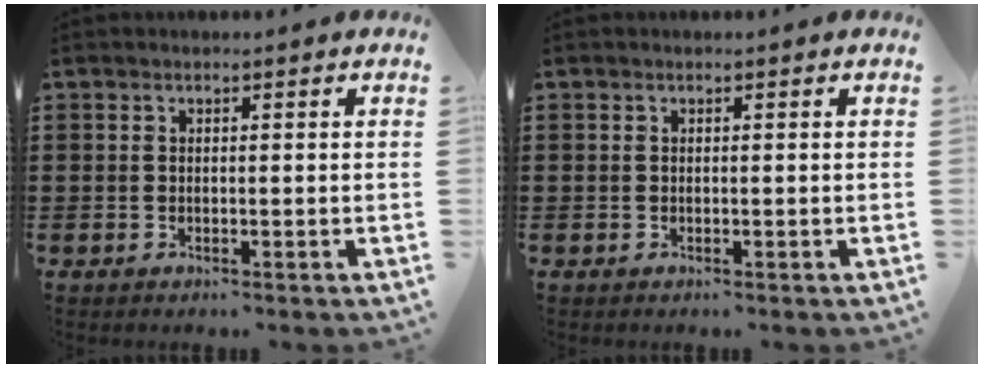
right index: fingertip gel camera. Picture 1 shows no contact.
{"total": 0.0}